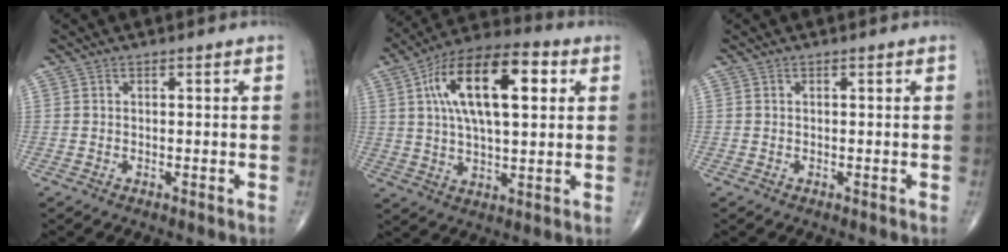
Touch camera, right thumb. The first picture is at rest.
{"total": 19.3, "force": [5.3, 8.5, 16.5], "torque": [-0.271, 0.014, 0.082]}
{"total": 0.0}